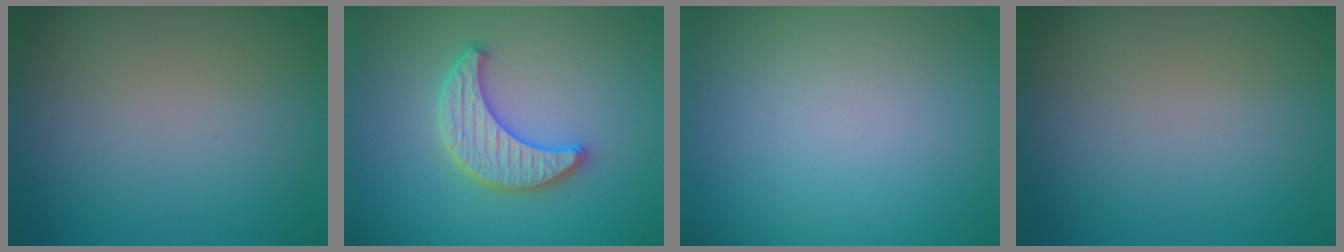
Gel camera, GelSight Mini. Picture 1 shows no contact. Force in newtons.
{"total": 3.8, "press": 3.6, "slide": 1.0}
{"total": 0.0}
{"total": 0.0}